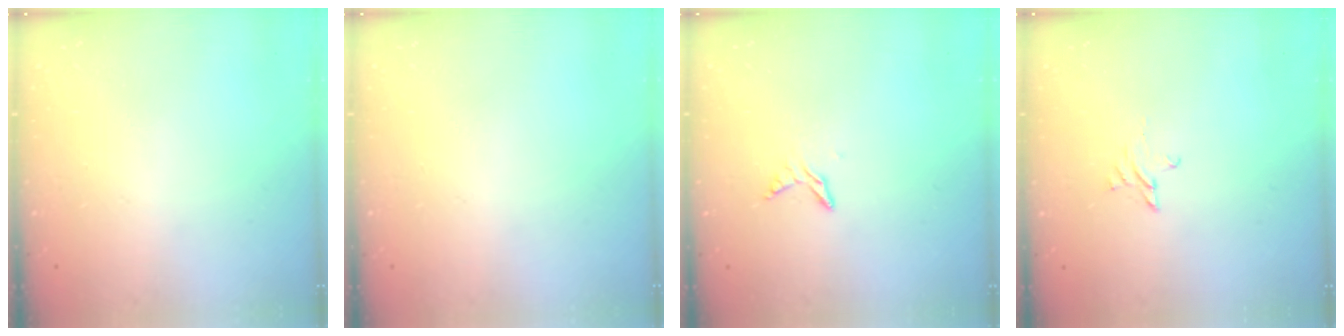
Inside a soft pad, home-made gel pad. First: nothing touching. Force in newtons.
{"total": 0.0}
{"total": 5.0, "press": 5.0, "slide": 0.5}
{"total": 2.6, "press": 2.6, "slide": 0.2}